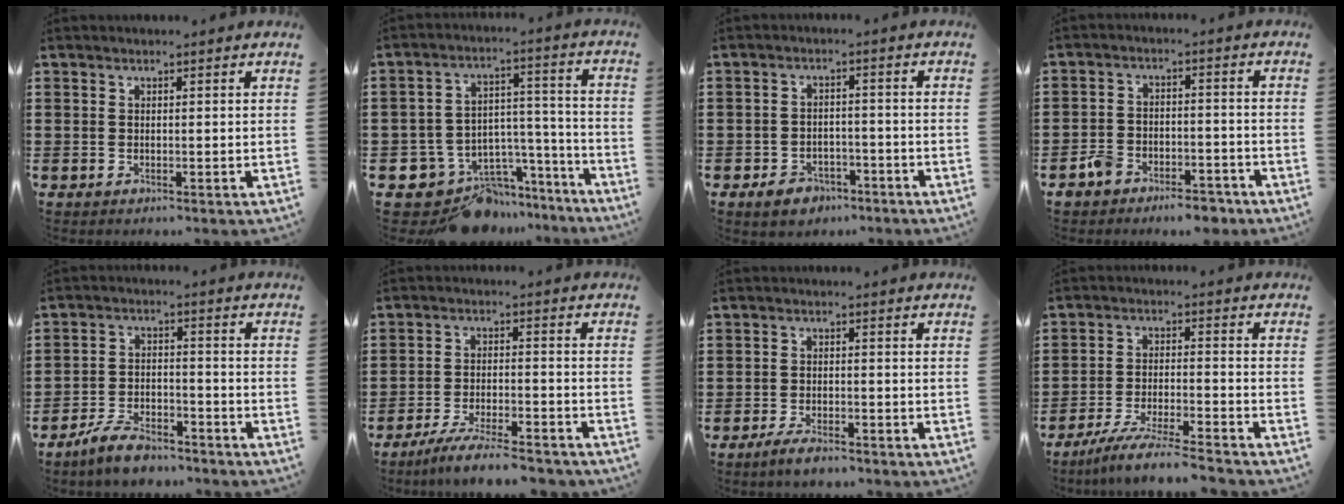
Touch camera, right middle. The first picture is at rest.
{"total": 9.5, "force": [-8.1, 5.0, 1.0], "torque": [-0.018, 0.024, -0.143]}
{"total": 3.6, "force": [-3.0, 1.8, 0.9], "torque": [-0.019, 0.009, -0.061]}
{"total": 5.5, "force": [-4.9, 1.8, 1.5], "torque": [-0.044, 0.012, -0.104]}
{"total": 5.9, "force": [-5.2, 1.6, 2.3], "torque": [-0.056, 0.005, -0.103]}
{"total": 6.3, "force": [-5.7, 0.4, 2.7], "torque": [-0.053, -0.005, -0.109]}
{"total": 3.0, "force": [-2.6, 0.7, 1.3], "torque": [-0.030, 0.004, -0.053]}
{"total": 6.5, "force": [-6.0, -0.2, 2.6], "torque": [-0.057, -0.013, -0.116]}